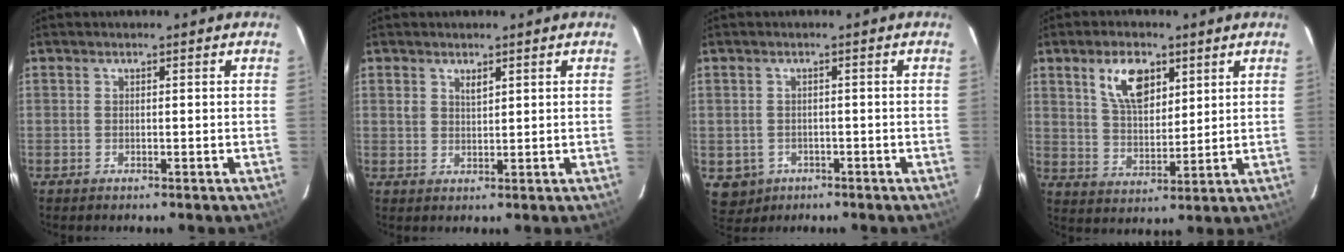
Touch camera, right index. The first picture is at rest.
{"total": 2.2, "force": [1.3, 1.3, 1.2], "torque": [-0.017, 0.003, 0.025]}
{"total": 4.7, "force": [-1.7, 4.3, 1.0], "torque": [-0.031, 0.000, -0.012]}
{"total": 9.7, "force": [4.8, 5.1, 6.7], "torque": [-0.119, 0.010, 0.095]}